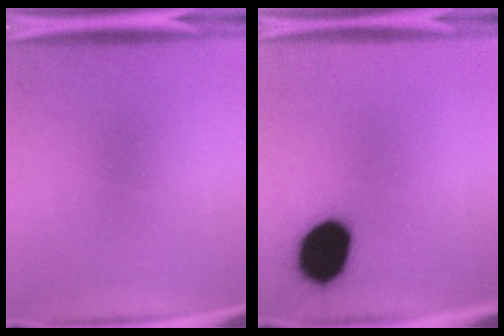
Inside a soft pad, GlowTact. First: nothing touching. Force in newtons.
{"total": 15.8}